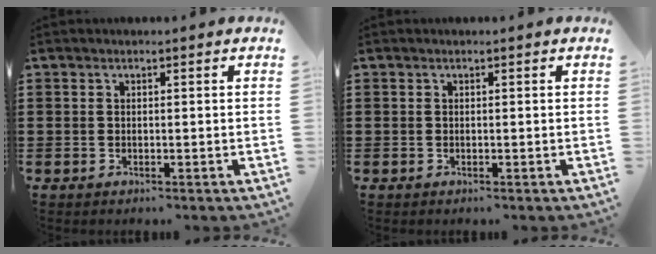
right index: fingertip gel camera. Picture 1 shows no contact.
{"total": 0.0}